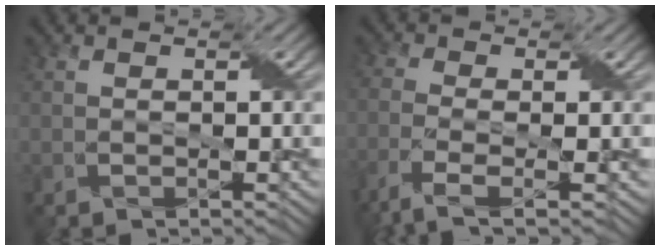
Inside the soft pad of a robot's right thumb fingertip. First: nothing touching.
{"total": 5.8, "force": [-3.3, 1.7, 4.4], "torque": [-0.095, -0.009, -0.073]}